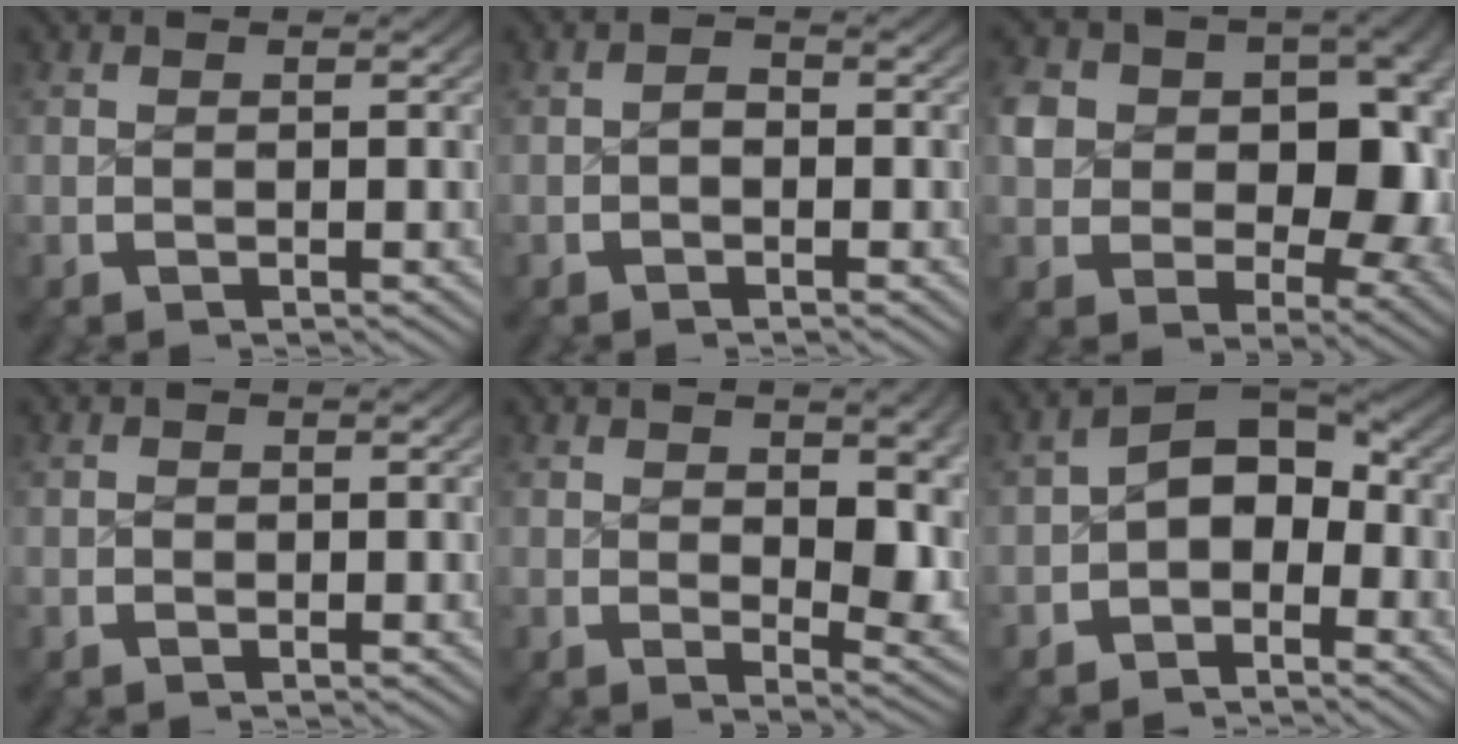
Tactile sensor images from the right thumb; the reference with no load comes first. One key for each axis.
{"total": 1.0, "fx": -0.6, "fy": 0.6, "fz": 0.5, "tx": -0.009, "ty": -0.001, "tz": -0.012}
{"total": 13.0, "fx": 1.0, "fy": 9.6, "fz": 8.7, "tx": -0.149, "ty": -0.041, "tz": 0.032}
{"total": 0.0}
{"total": 4.3, "fx": 0.9, "fy": 2.0, "fz": 3.7, "tx": -0.039, "ty": -0.017, "tz": 0.021}
{"total": 6.6, "fx": -1.2, "fy": 4.5, "fz": 4.6, "tx": -0.079, "ty": -0.017, "tz": -0.016}